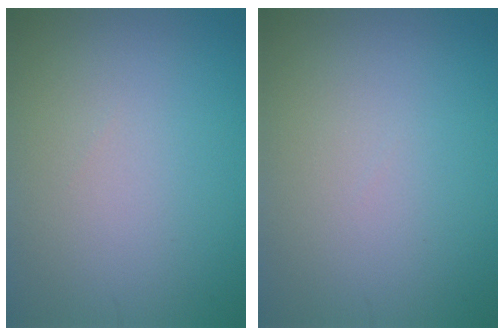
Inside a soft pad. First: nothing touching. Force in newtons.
{"total": 0.0}